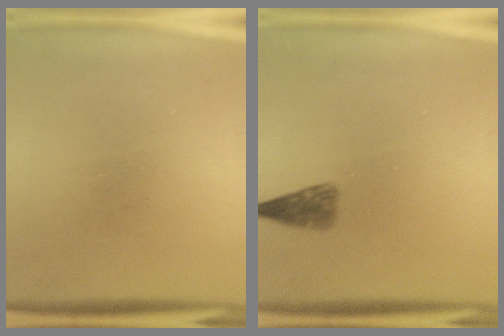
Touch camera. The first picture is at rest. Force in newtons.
{"total": 2.5}